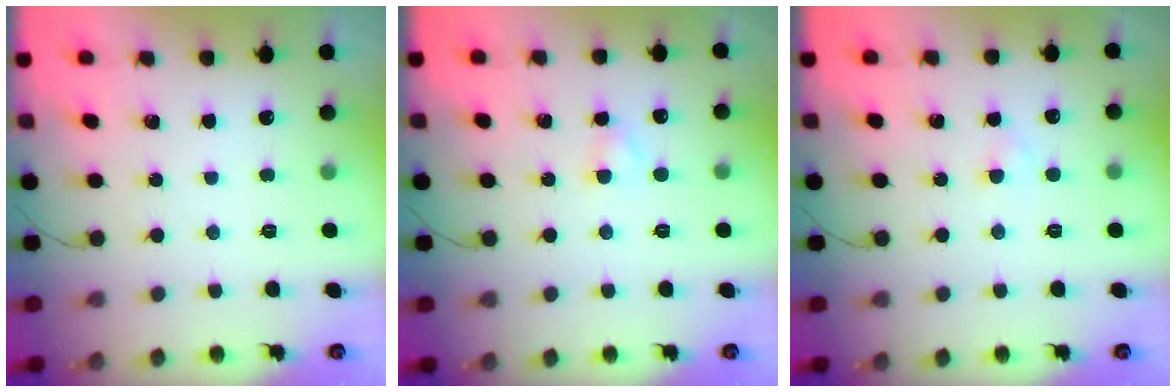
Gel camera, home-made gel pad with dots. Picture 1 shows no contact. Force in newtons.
{"total": 2.8, "press": 2.6, "slide": 1.0}
{"total": 1.6, "press": 1.4, "slide": 0.9}